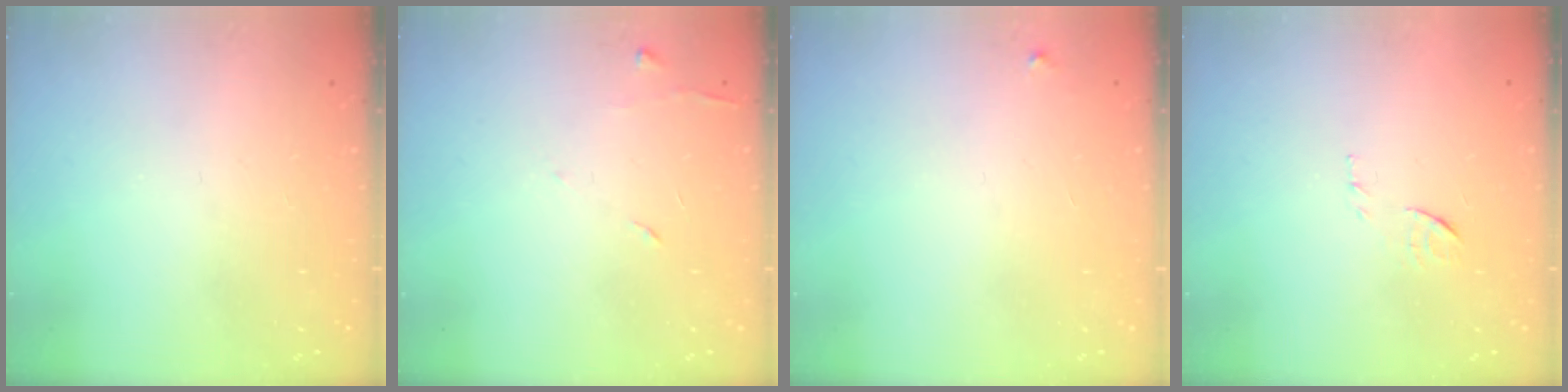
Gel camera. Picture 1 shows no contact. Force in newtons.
{"total": 5.8, "press": 5.7, "slide": 0.6}
{"total": 2.3, "press": 2.3, "slide": 0.2}
{"total": 6.9, "press": 6.9, "slide": 0.7}